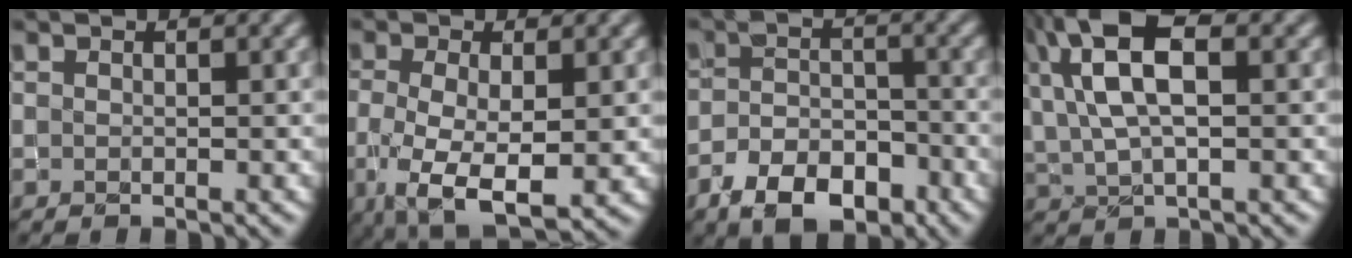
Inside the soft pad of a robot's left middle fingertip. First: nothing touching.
{"total": 7.1, "force": [-1.9, 3.2, 6.0], "torque": [-0.128, -0.020, -0.028]}
{"total": 5.9, "force": [-3.9, 3.2, 3.1], "torque": [-0.052, 0.000, -0.067]}
{"total": 8.8, "force": [3.6, 3.6, 7.2], "torque": [-0.144, 0.026, 0.061]}